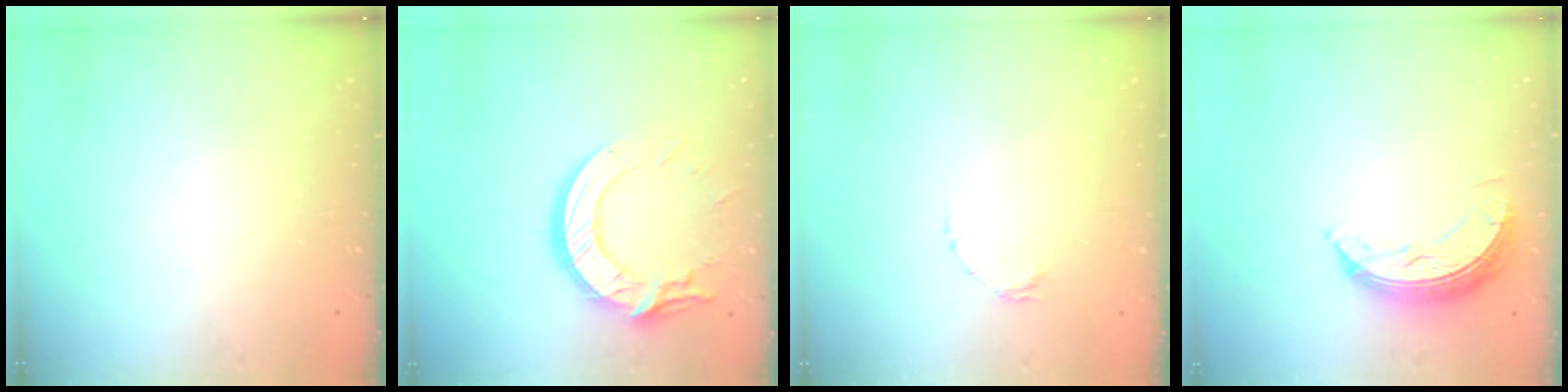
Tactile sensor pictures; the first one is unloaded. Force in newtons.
{"total": 15.3, "press": 15.2, "slide": 1.5}
{"total": 1.6, "press": 1.5, "slide": 0.3}
{"total": 8.4, "press": 8.4, "slide": 0.2}